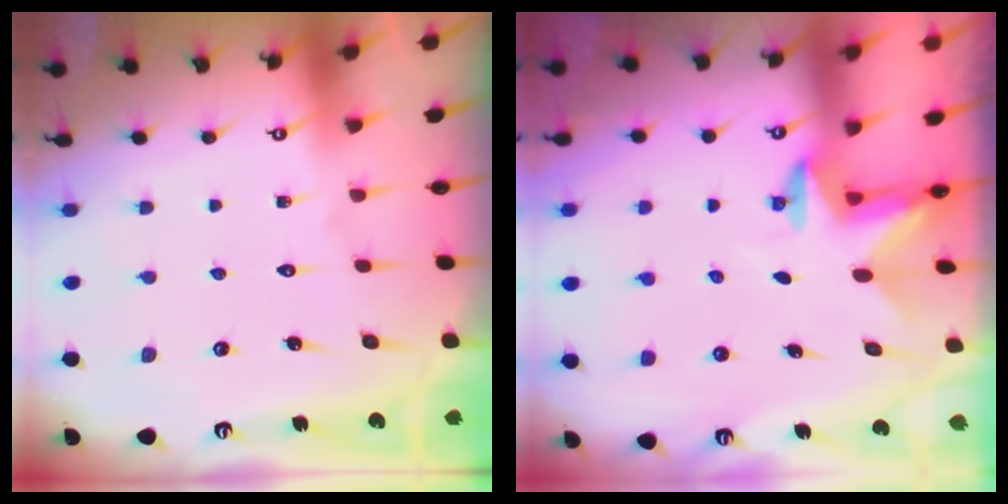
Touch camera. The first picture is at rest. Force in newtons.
{"total": 2.4, "press": 2.3, "slide": 0.4}